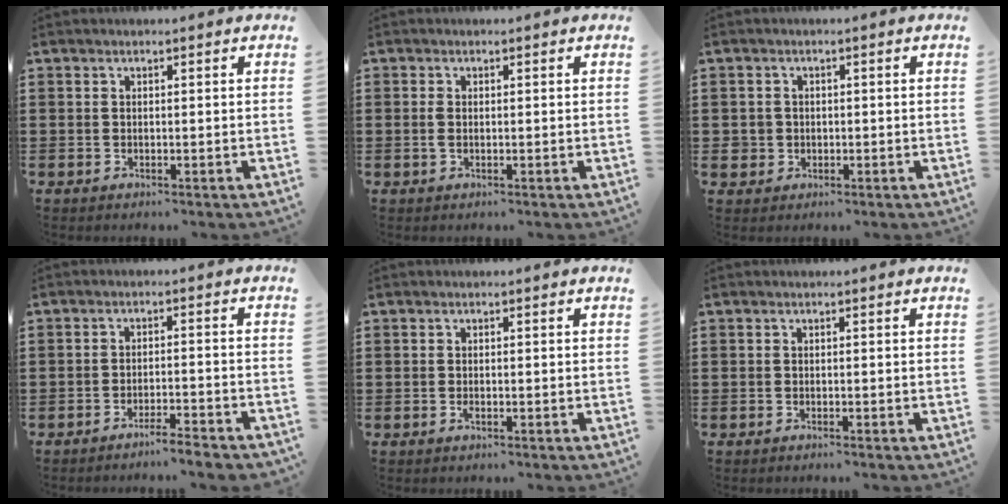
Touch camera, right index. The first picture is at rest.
{"total": 1.3, "force": [-0.1, 0.6, 1.2], "torque": [-0.031, -0.001, -0.005]}
{"total": 2.0, "force": [-0.4, 2.0, 0.2], "torque": [-0.010, 0.006, -0.011]}
{"total": 3.3, "force": [-3.1, -0.3, 1.0], "torque": [-0.018, -0.002, -0.064]}
{"total": 0.6, "force": [-0.3, 0.2, 0.4], "torque": [-0.010, -0.003, -0.005]}
{"total": 0.5, "force": [-0.5, 0.0, 0.1], "torque": [-0.003, -0.002, -0.010]}